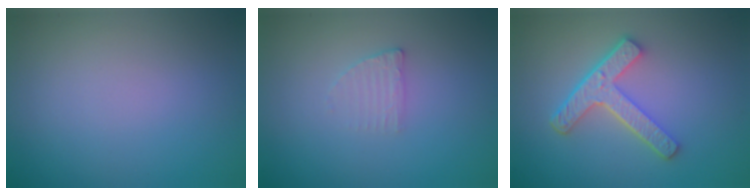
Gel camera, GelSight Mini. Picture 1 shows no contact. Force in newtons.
{"total": 1.2, "press": 1.2, "slide": 0.3}
{"total": 4.4, "press": 3.3, "slide": 2.9}